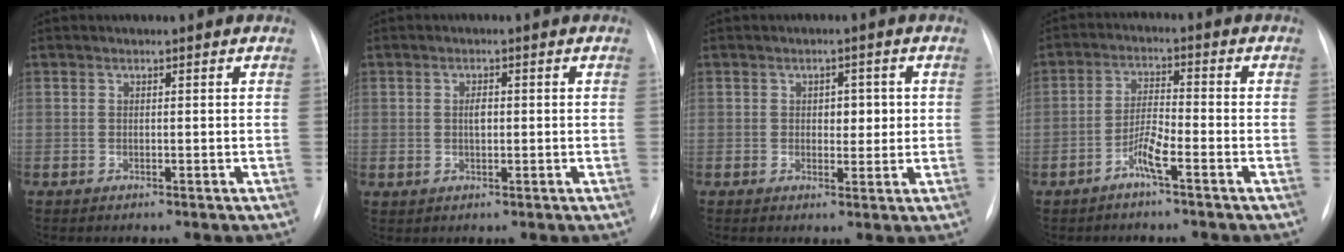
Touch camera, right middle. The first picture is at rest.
{"total": 1.6, "force": [0.2, 0.7, 1.4], "torque": [-0.026, 0.005, 0.003]}
{"total": 3.2, "force": [0.5, 2.1, 2.5], "torque": [-0.026, 0.005, 0.007]}
{"total": 4.0, "force": [-2.5, 0.0, 3.1], "torque": [-0.068, 0.007, -0.053]}